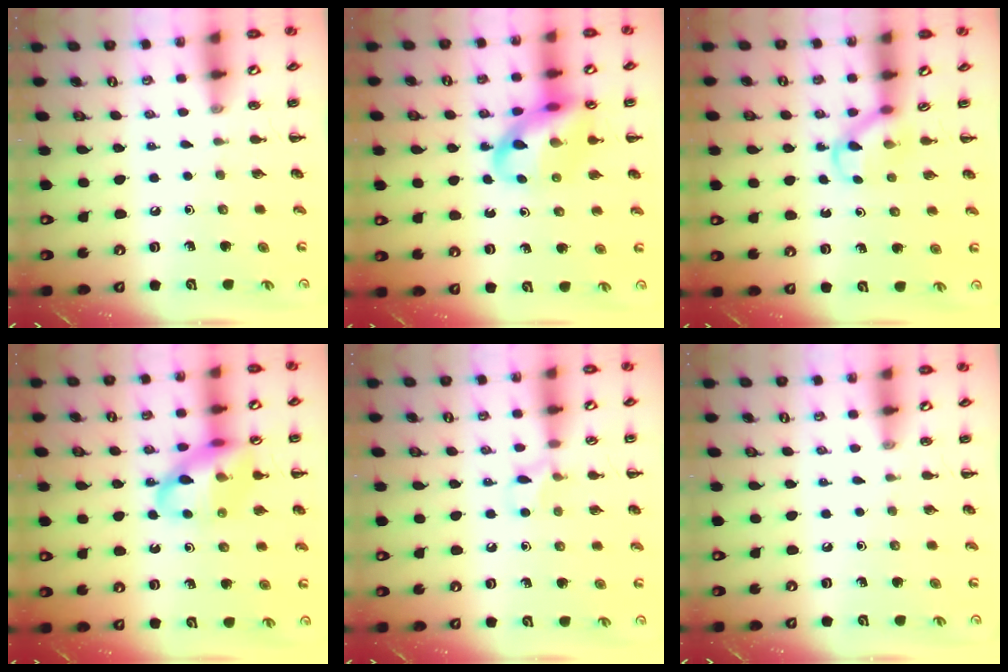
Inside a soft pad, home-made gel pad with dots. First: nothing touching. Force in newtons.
{"total": 15.5, "press": 15.1, "slide": 3.4}
{"total": 3.5, "press": 3.2, "slide": 1.4}
{"total": 14.7, "press": 14.4, "slide": 2.8}
{"total": 6.8, "press": 6.5, "slide": 2.0}
{"total": 0.0}